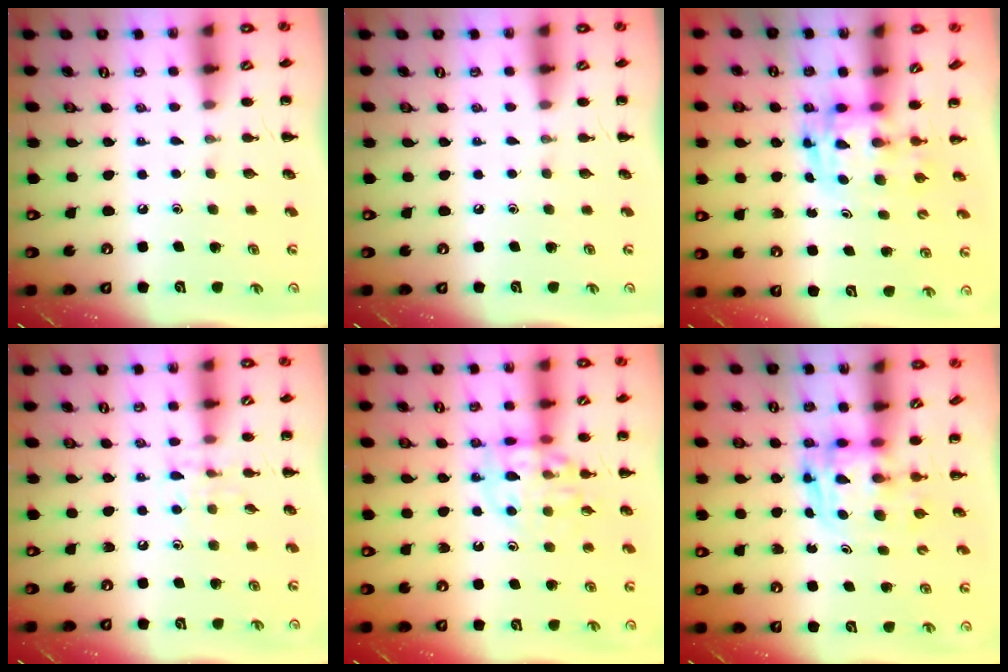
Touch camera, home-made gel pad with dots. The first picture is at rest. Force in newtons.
{"total": 0.0}
{"total": 2.8, "press": 2.7, "slide": 0.5}
{"total": 6.1, "press": 6.0, "slide": 0.9}
{"total": 11.8, "press": 11.6, "slide": 2.1}
{"total": 2.7, "press": 2.7, "slide": 0.2}